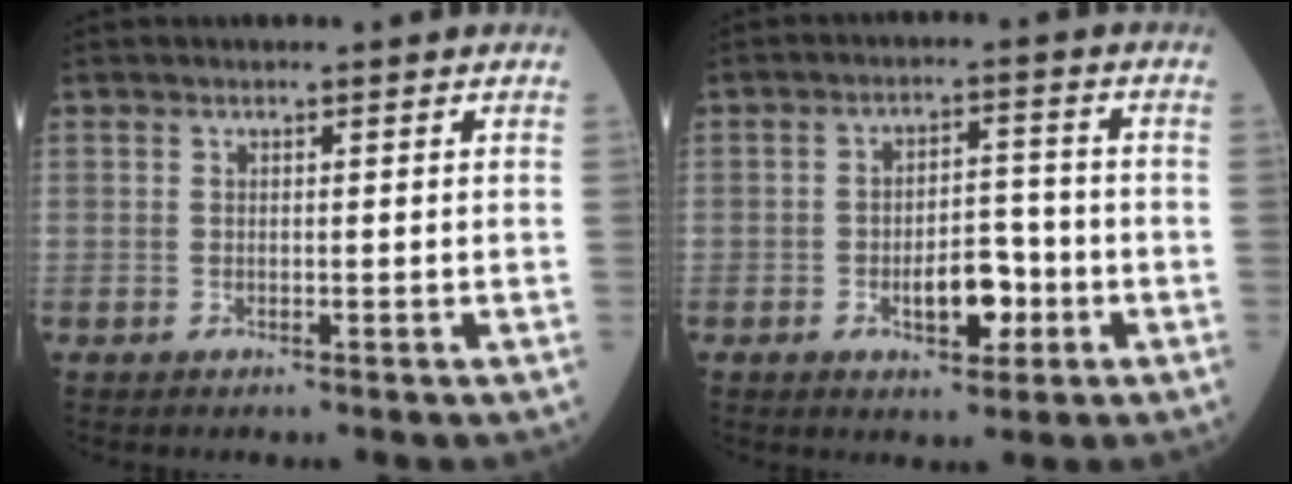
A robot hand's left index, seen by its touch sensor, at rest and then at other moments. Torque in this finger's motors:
{"motor_torque": [0.13, 0.09, 0.19, 0.03]}